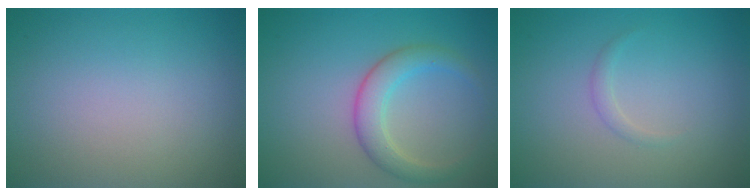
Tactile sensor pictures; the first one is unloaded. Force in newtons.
{"total": 3.2, "press": 3.2, "slide": 0.1}
{"total": 0.7, "press": 0.7, "slide": 0.0}